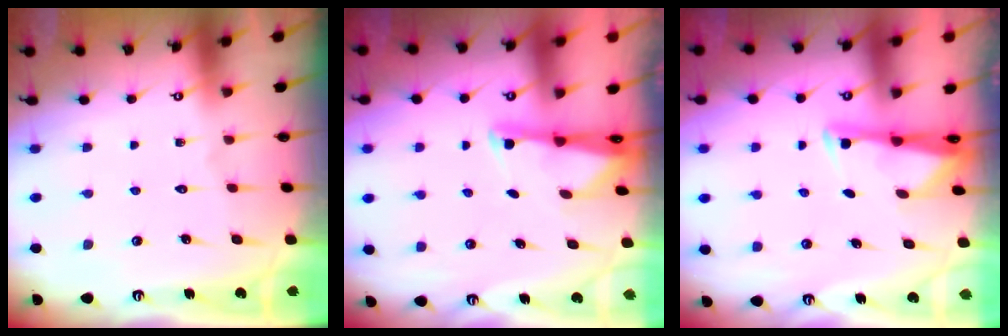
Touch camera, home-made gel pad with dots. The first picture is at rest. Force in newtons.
{"total": 2.0, "press": 2.0, "slide": 0.4}
{"total": 2.6, "press": 2.6, "slide": 0.4}